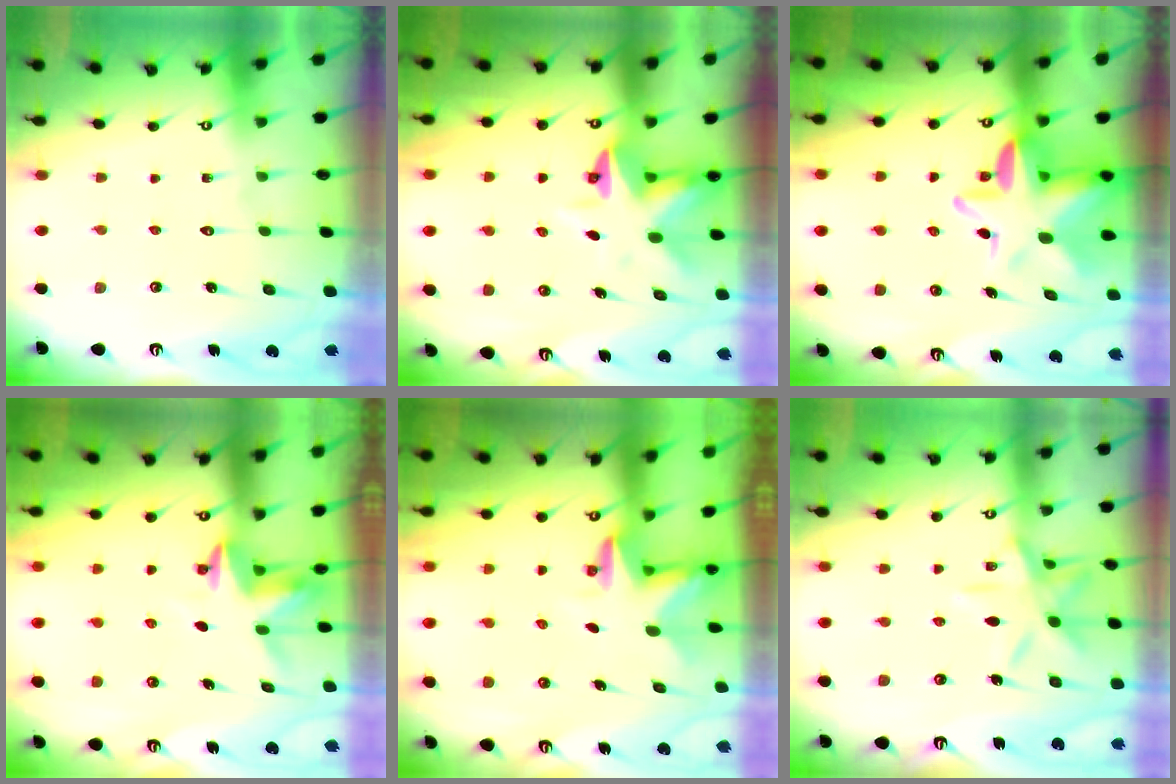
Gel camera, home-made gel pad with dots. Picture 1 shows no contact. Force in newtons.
{"total": 5.2, "press": 5.2, "slide": 0.5}
{"total": 11.1, "press": 11.0, "slide": 1.8}
{"total": 3.4, "press": 3.4, "slide": 0.3}
{"total": 2.8, "press": 2.8, "slide": 0.2}
{"total": 11.6, "press": 11.5, "slide": 0.8}